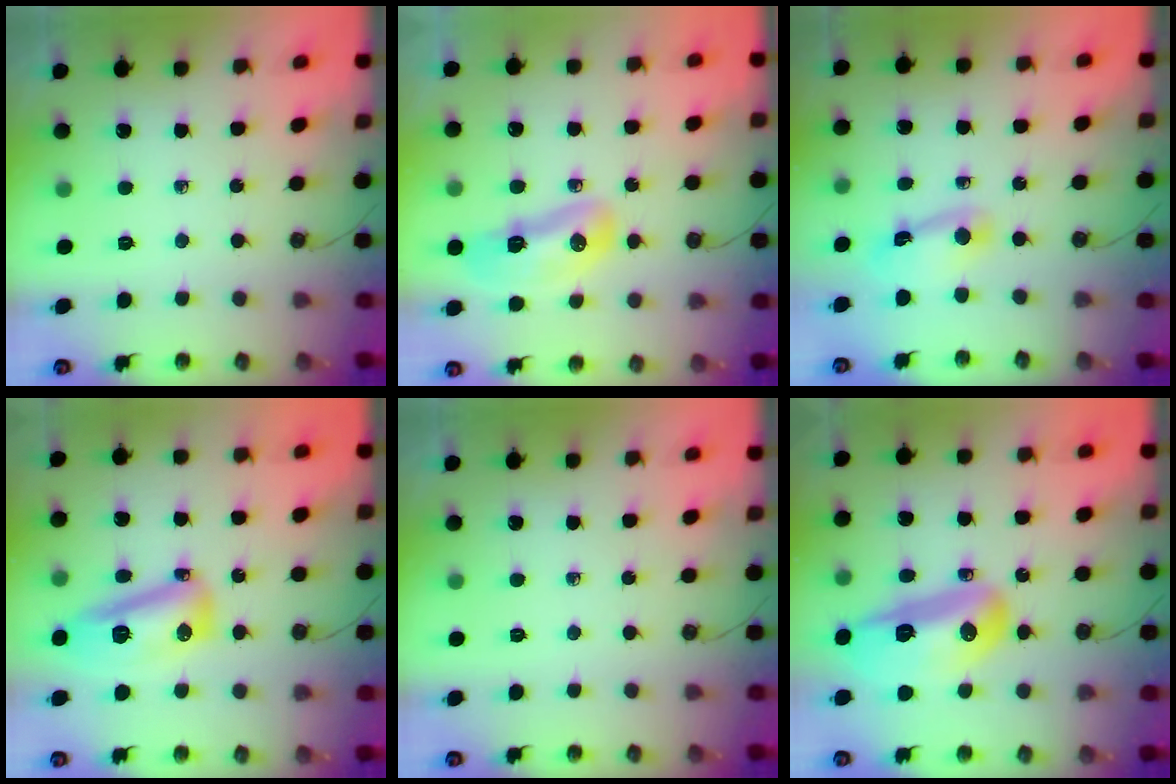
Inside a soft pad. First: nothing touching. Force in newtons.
{"total": 12.7, "press": 12.6, "slide": 1.5}
{"total": 8.5, "press": 4.8, "slide": 7.0}
{"total": 13.1, "press": 13.0, "slide": 1.1}
{"total": 0.0}
{"total": 18.4, "press": 17.5, "slide": 5.6}